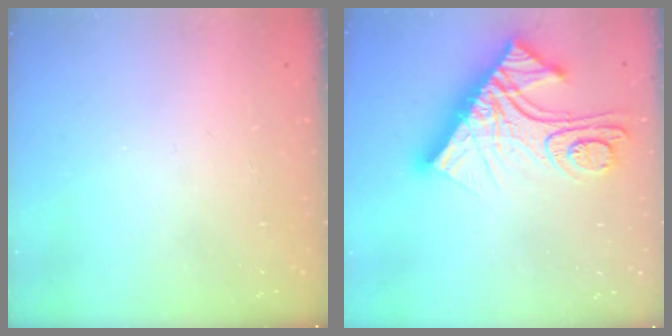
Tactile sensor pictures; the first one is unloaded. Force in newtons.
{"total": 21.9, "press": 21.8, "slide": 1.9}